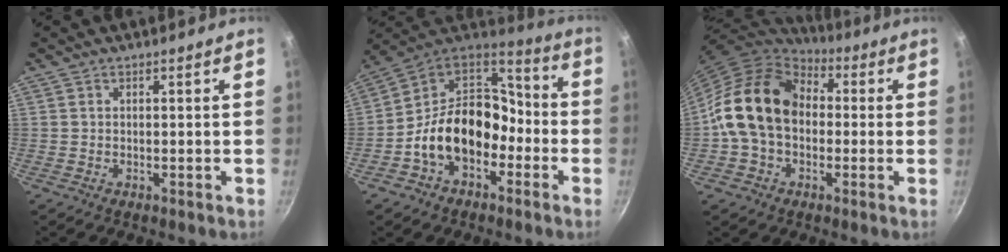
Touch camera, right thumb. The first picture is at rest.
{"total": 17.9, "force": [-5.3, 12.8, 11.4], "torque": [-0.150, 0.071, -0.104]}
{"total": 17.3, "force": [0.2, 12.8, 11.5], "torque": [-0.179, 0.040, -0.009]}